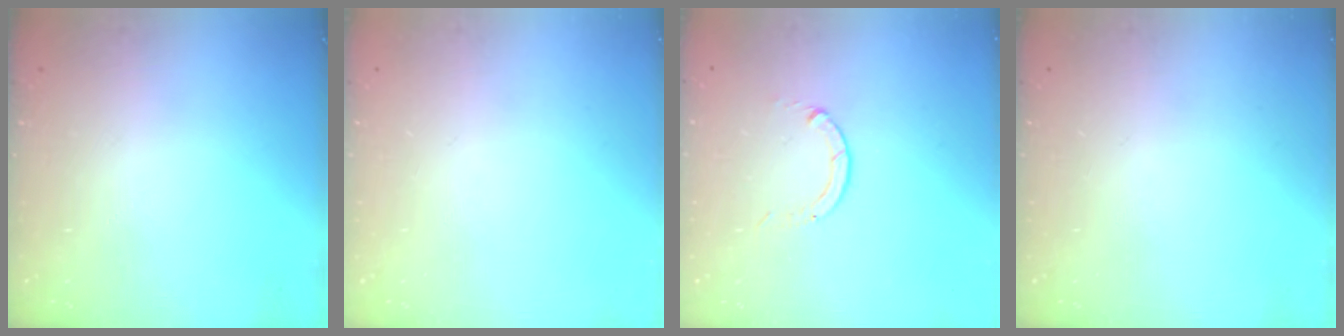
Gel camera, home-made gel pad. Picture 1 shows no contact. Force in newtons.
{"total": 0.0}
{"total": 0.0}
{"total": 0.0}